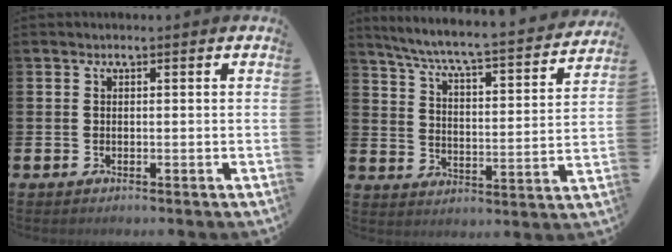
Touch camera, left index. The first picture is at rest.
{"total": 6.2, "force": [5.6, 0.3, 2.7], "torque": [-0.081, -0.048, 0.090]}